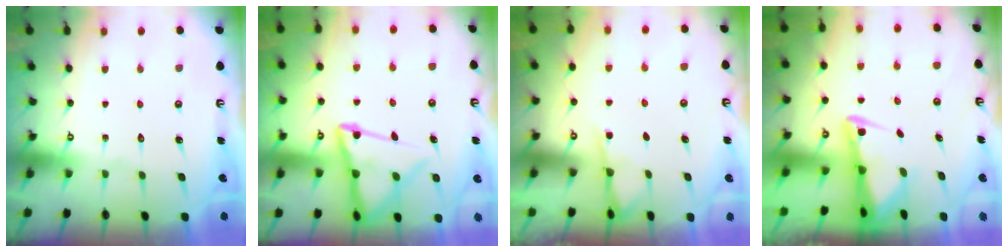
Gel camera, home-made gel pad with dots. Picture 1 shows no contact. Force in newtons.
{"total": 12.7, "press": 12.6, "slide": 1.2}
{"total": 2.5, "press": 2.5, "slide": 0.4}
{"total": 2.8, "press": 2.7, "slide": 0.6}